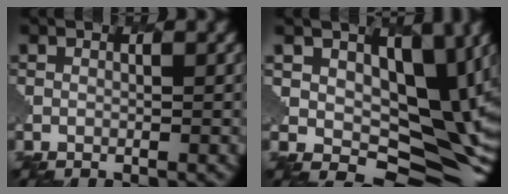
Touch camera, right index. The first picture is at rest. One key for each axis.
{"total": 11.6, "fx": 3.4, "fy": 7.6, "fz": 8.1, "tx": -0.113, "ty": -0.014, "tz": 0.053}